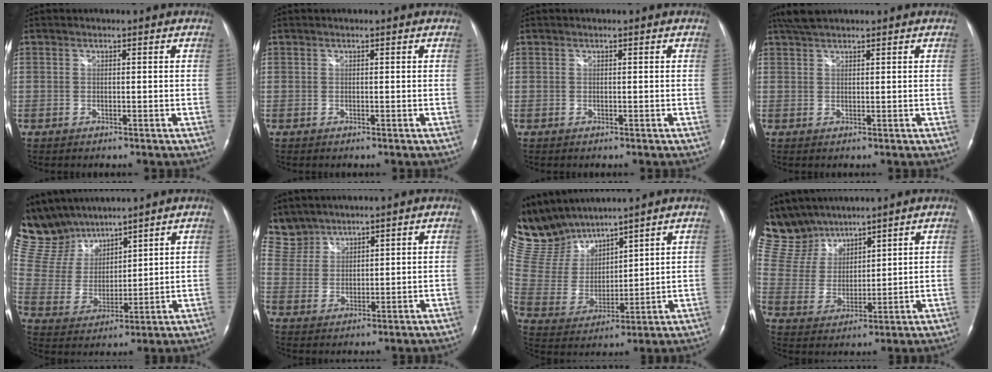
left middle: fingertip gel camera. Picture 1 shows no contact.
{"total": 0.0}
{"total": 0.0}
{"total": 3.6, "force": [3.2, 0.7, 1.7], "torque": [-0.040, 0.019, 0.062]}
{"total": 11.9, "force": [10.9, 3.9, 2.6], "torque": [-0.076, 0.022, 0.226]}
{"total": 6.6, "force": [6.0, 2.6, -0.2], "torque": [-0.003, 0.011, 0.135]}
{"total": 12.0, "force": [11.6, 2.5, 2.1], "torque": [-0.070, 0.012, 0.252]}
{"total": 11.8, "force": [10.6, 4.7, 1.9], "torque": [-0.057, 0.020, 0.224]}